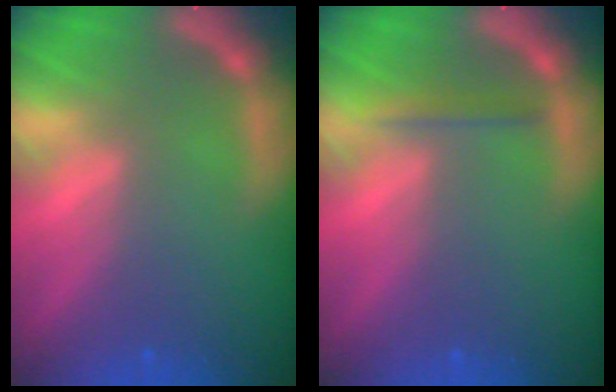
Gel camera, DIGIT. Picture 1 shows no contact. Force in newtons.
{"total": 1.4}